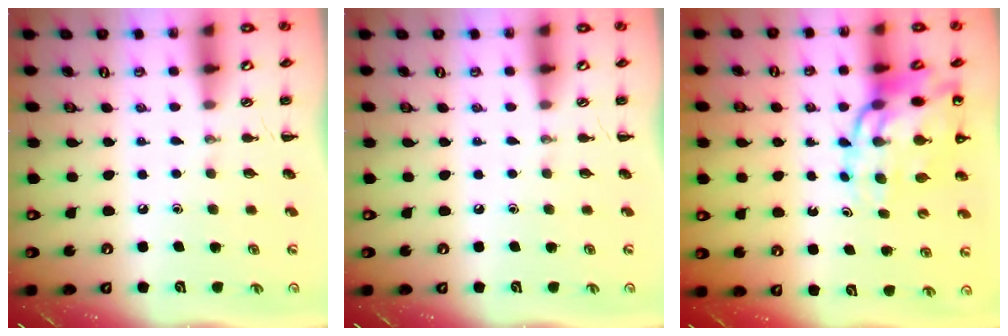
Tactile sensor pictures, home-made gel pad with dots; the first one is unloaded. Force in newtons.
{"total": 0.0}
{"total": 14.6, "press": 14.0, "slide": 4.2}